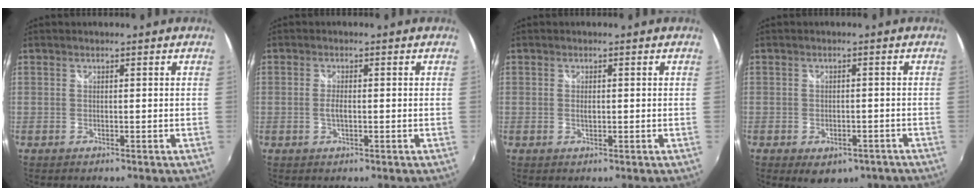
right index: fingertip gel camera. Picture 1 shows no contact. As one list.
[{"total": 1.9, "force": [-0.3, 0.6, 1.8], "torque": [-0.036, -0.001, -0.007]}, {"total": 1.1, "force": [0.0, 0.6, 0.9], "torque": [-0.016, 0.000, -0.002]}, {"total": 7.8, "force": [-4.9, 4.6, 4.0], "torque": [-0.076, -0.014, -0.052]}]